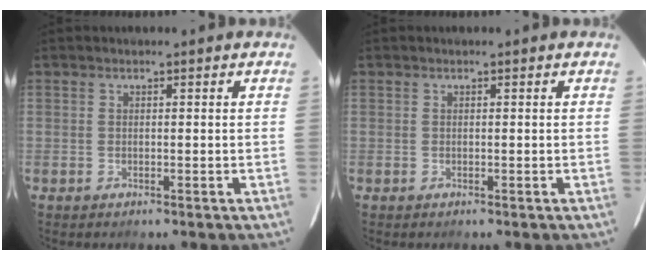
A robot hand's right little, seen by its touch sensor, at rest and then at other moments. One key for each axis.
{"total": 0.0}